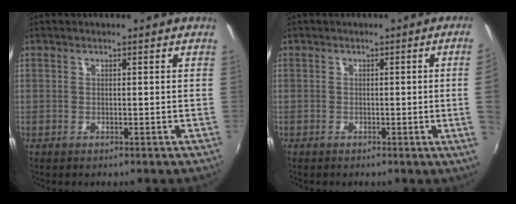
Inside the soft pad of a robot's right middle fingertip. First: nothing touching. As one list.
[{"total": 3.9, "force": [0.0, -1.9, 3.4], "torque": [-0.052, -0.010, 0.005]}]